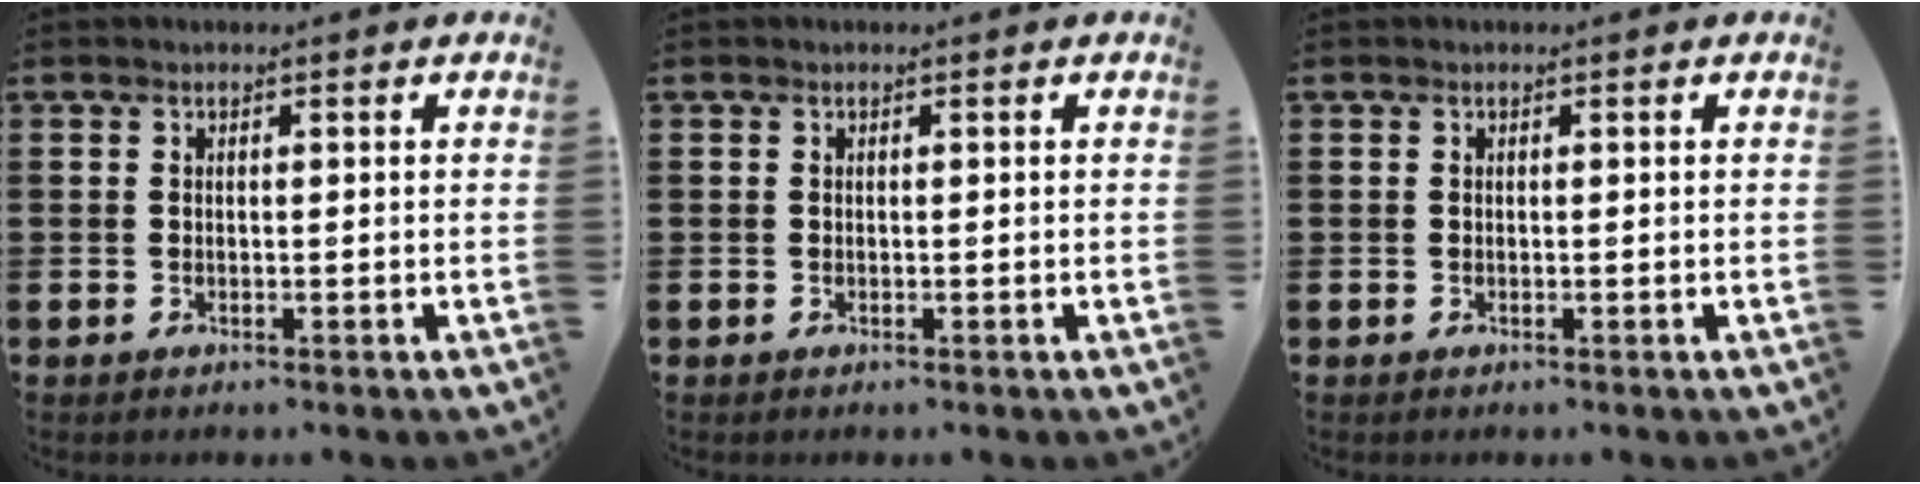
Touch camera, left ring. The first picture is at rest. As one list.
[{"total": 0.0}, {"total": 0.0}]